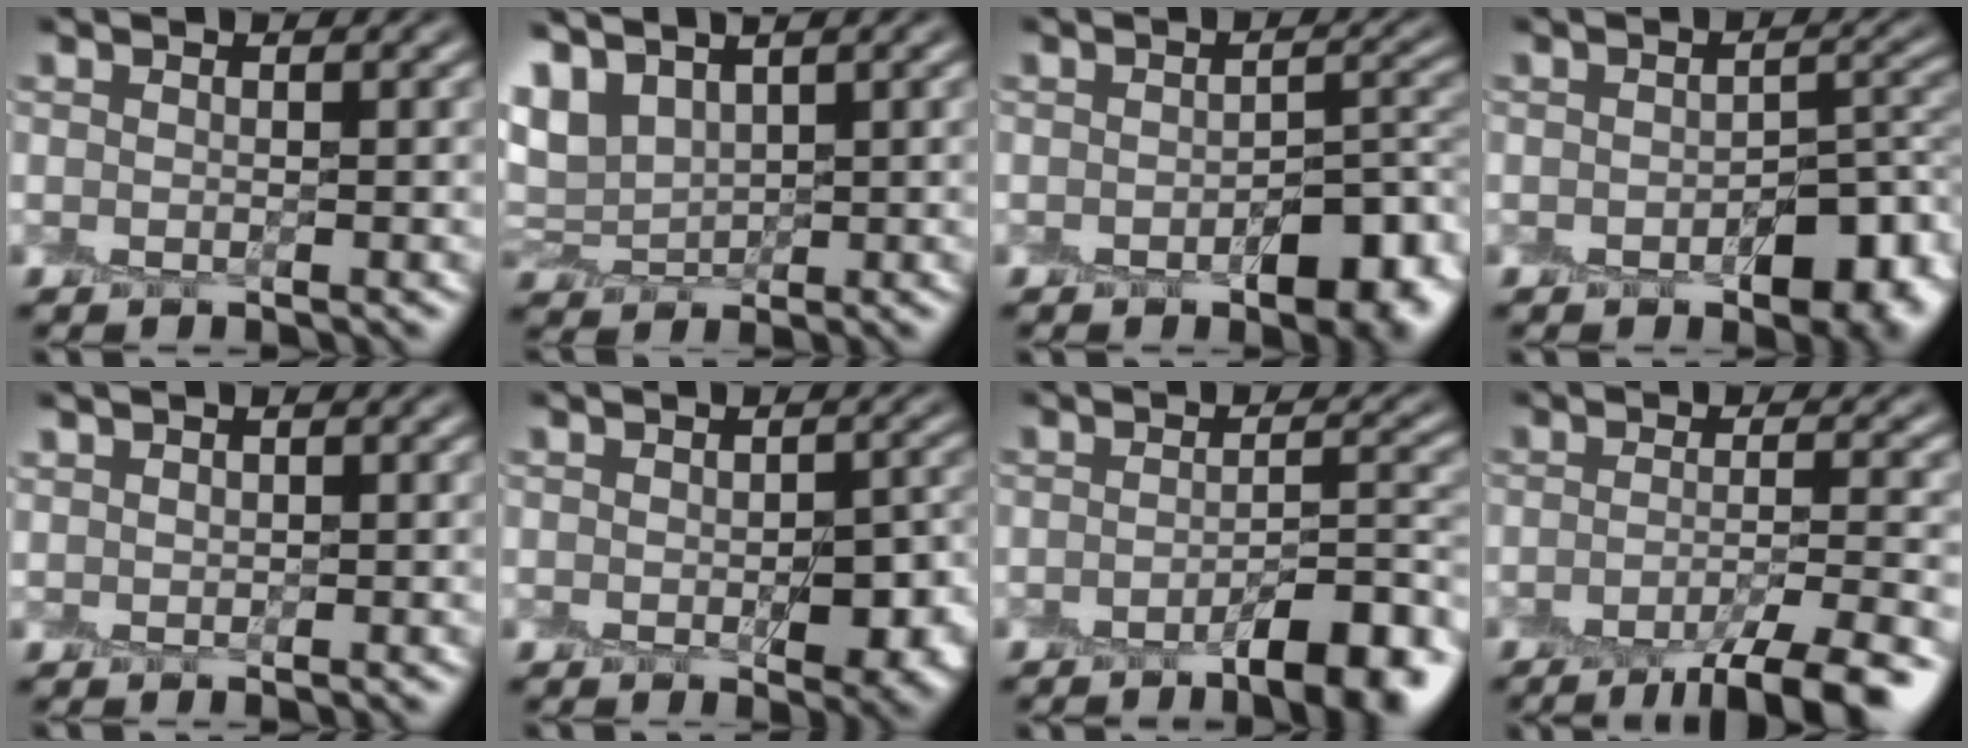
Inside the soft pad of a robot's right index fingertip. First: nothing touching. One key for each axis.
{"total": 3.8, "fx": 3.2, "fy": 1.6, "fz": 1.3, "tx": -0.029, "ty": 0.009, "tz": 0.067}
{"total": 5.0, "fx": -2.7, "fy": 2.1, "fz": 3.6, "tx": -0.040, "ty": 0.001, "tz": -0.035}
{"total": 5.6, "fx": -2.8, "fy": 2.9, "fz": 4.0, "tx": -0.046, "ty": -0.002, "tz": -0.036}
{"total": 0.6, "fx": 0.4, "fy": 0.4, "fz": -0.2, "tx": 0.006, "ty": -0.002, "tz": 0.009}
{"total": 4.7, "fx": -1.1, "fy": 2.8, "fz": 3.6, "tx": -0.045, "ty": -0.005, "tz": -0.010}
{"total": 7.0, "fx": -4.6, "fy": 1.7, "fz": 5.0, "tx": -0.062, "ty": -0.006, "tz": -0.067}
{"total": 6.9, "fx": -4.7, "fy": 1.2, "fz": 5.0, "tx": -0.066, "ty": -0.003, "tz": -0.070}